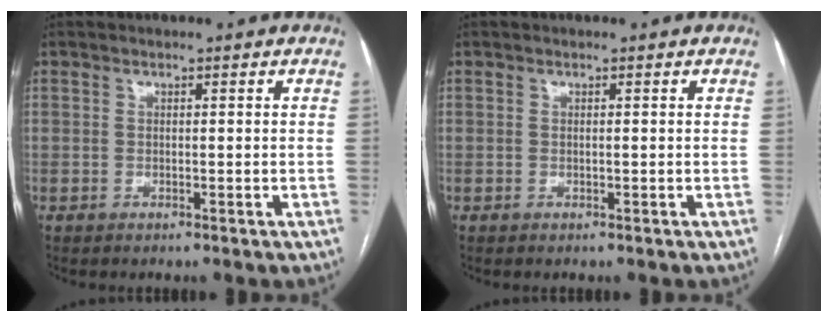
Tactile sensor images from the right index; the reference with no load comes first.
{"total": 0.0}